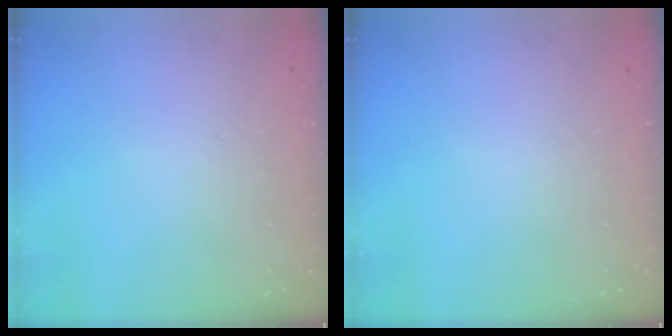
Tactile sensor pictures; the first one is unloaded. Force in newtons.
{"total": 0.0}